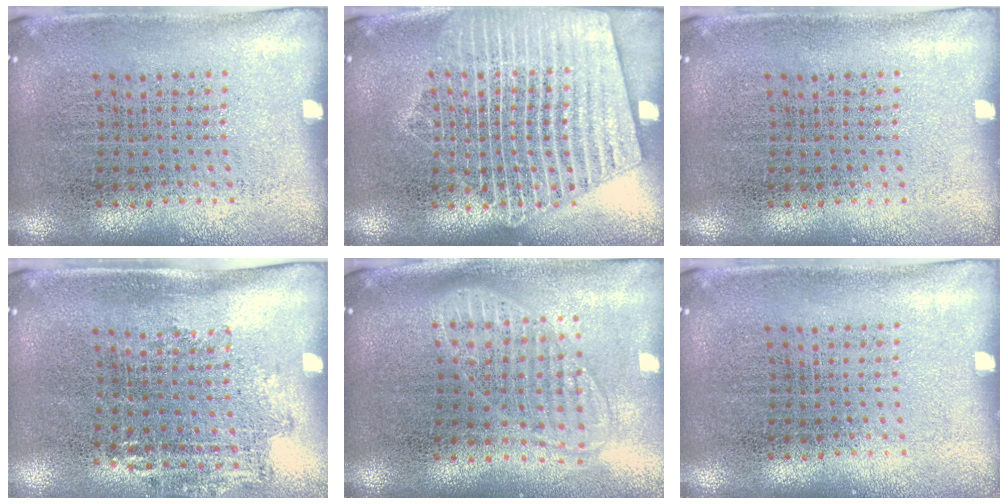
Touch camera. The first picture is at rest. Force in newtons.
{"total": 3.9, "press": 3.8, "slide": 0.5}
{"total": 0.0}
{"total": 1.3, "press": 1.0, "slide": 0.8}
{"total": 1.7, "press": 1.4, "slide": 1.0}
{"total": 0.0}